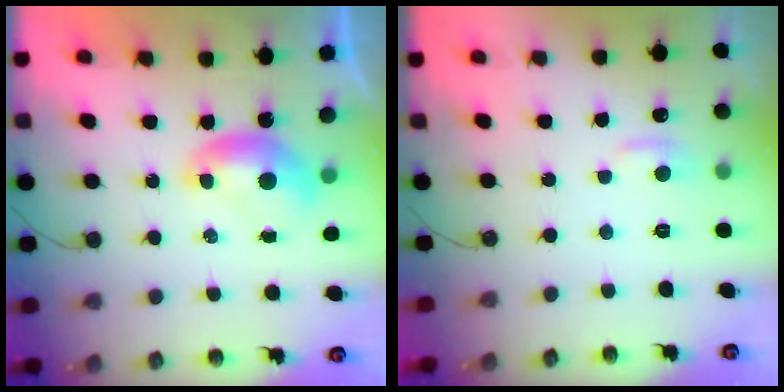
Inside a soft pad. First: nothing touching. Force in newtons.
{"total": 1.0, "press": 0.0, "slide": 1.0}